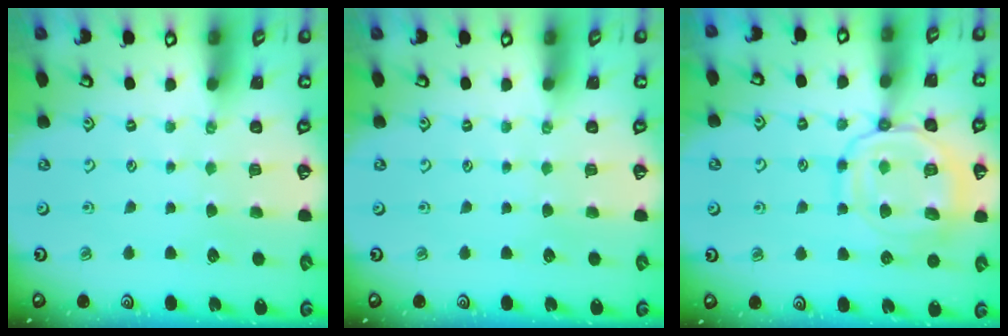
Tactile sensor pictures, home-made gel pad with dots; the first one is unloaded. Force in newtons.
{"total": 0.0}
{"total": 14.2, "press": 14.2, "slide": 1.3}